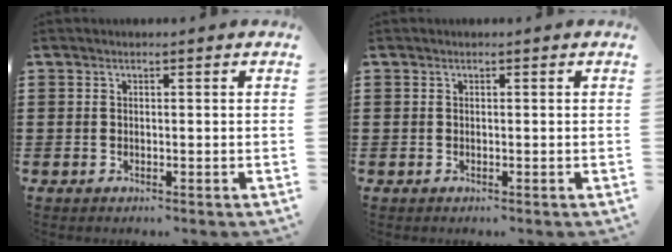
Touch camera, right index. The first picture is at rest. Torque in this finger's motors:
{"motor_torque": [0.84, 1.08, 0.00, 0.00]}